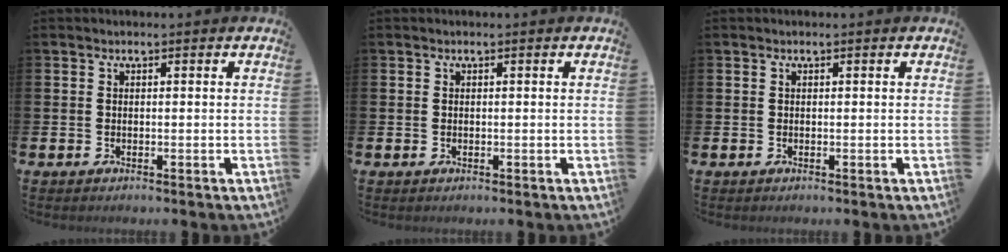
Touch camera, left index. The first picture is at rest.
{"total": 0.0}
{"total": 0.0}